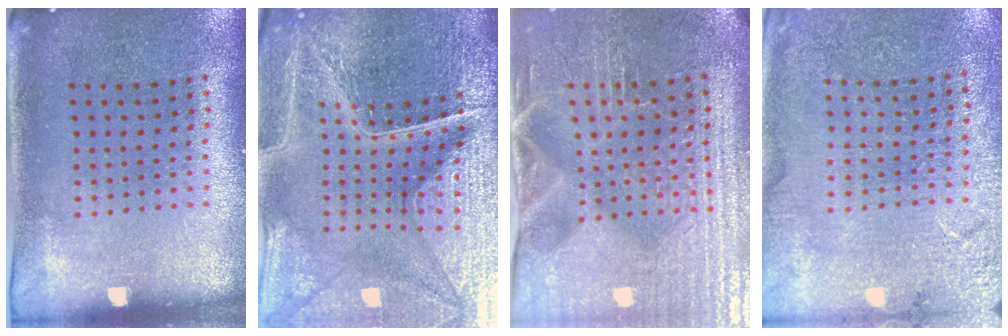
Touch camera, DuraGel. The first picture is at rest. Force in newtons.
{"total": 7.0, "press": 6.1, "slide": 3.4}
{"total": 4.3, "press": 4.0, "slide": 1.5}
{"total": 2.7, "press": 2.7, "slide": 0.1}